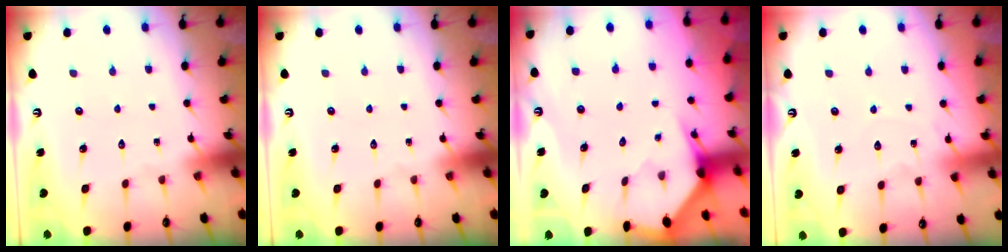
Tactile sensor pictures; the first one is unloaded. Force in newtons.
{"total": 0.0}
{"total": 2.7, "press": 2.7, "slide": 0.2}
{"total": 3.4, "press": 3.4, "slide": 0.4}